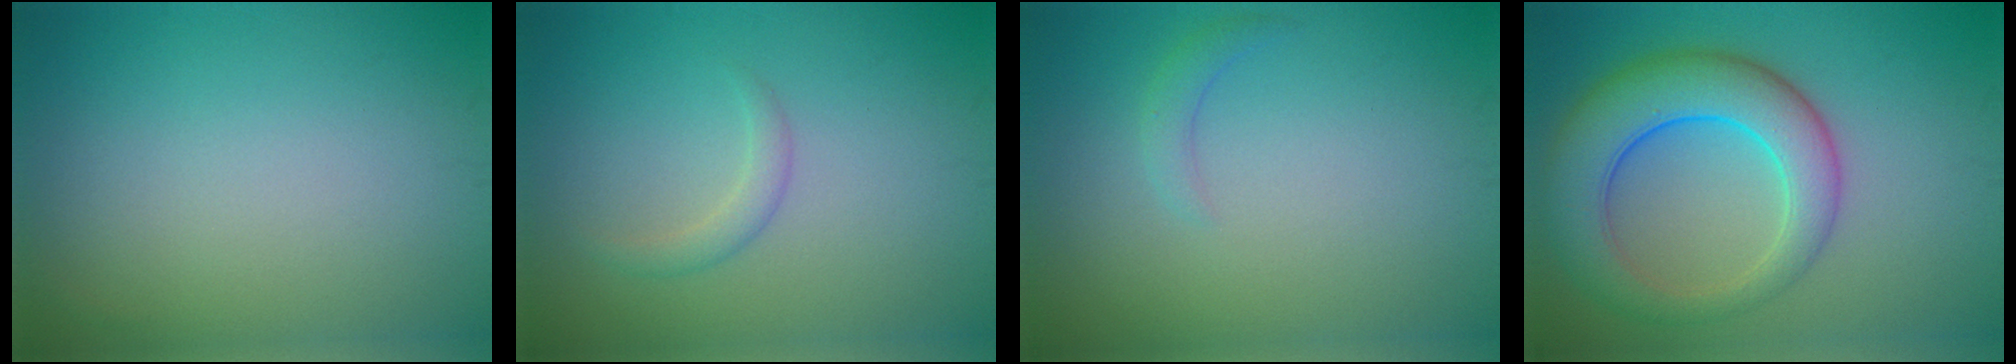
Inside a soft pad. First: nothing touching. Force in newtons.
{"total": 1.4, "press": 1.4, "slide": 0.0}
{"total": 1.3, "press": 1.3, "slide": 0.1}
{"total": 8.0, "press": 8.0, "slide": 0.2}